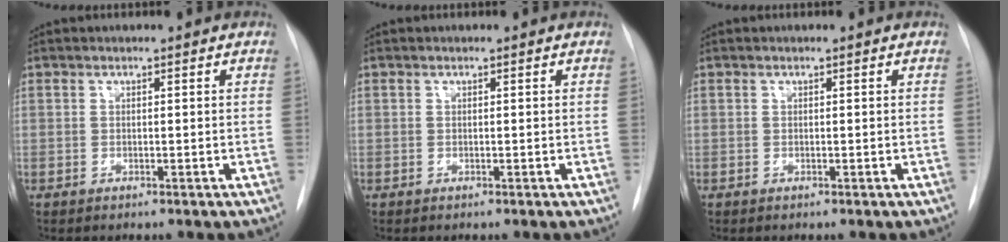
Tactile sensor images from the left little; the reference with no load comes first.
{"total": 0.0}
{"total": 0.0}